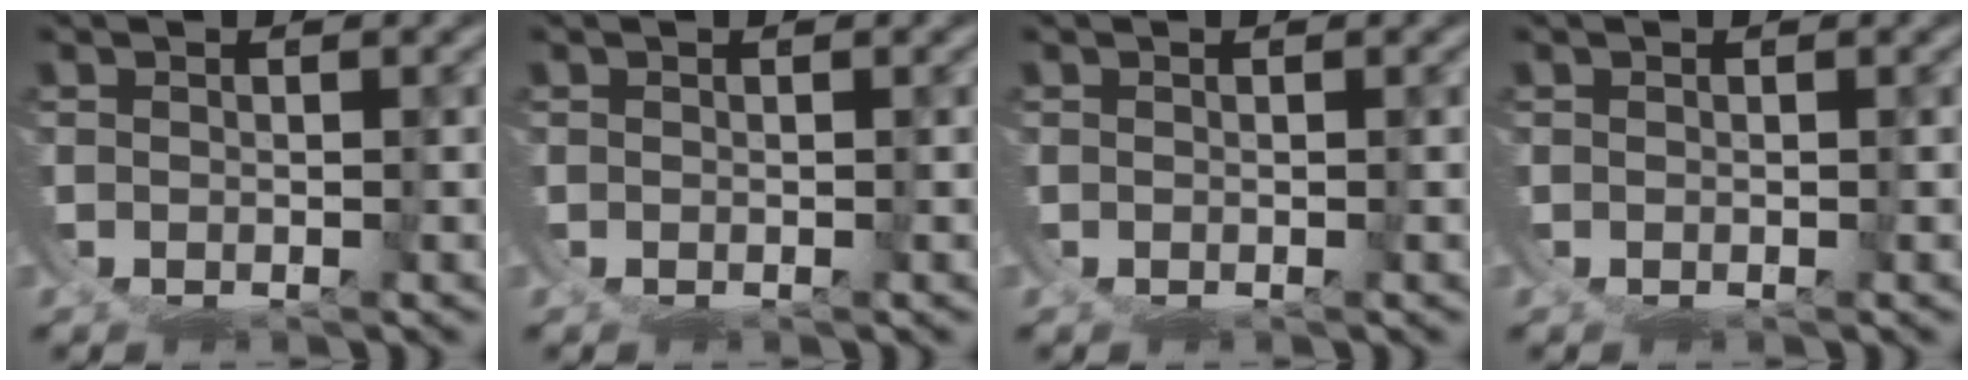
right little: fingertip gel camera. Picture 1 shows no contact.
{"total": 0.0}
{"total": 0.0}
{"total": 0.0}